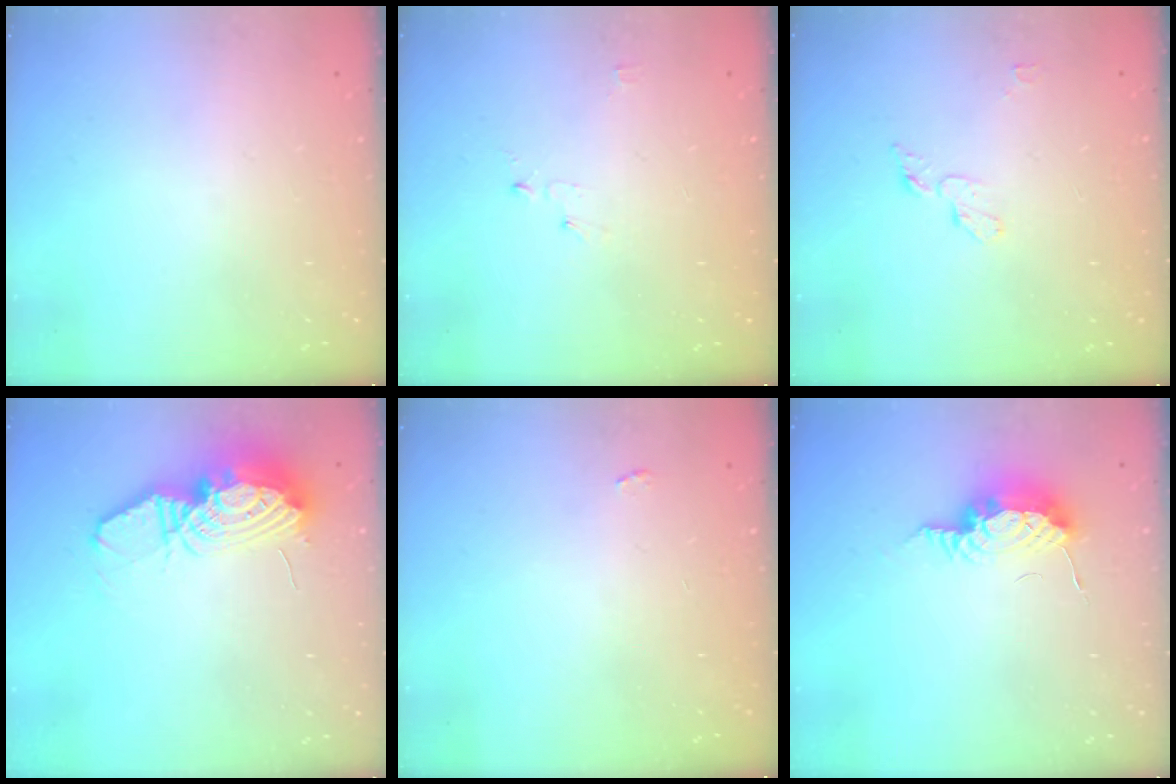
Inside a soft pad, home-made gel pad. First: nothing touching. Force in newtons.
{"total": 2.5, "press": 2.5, "slide": 0.3}
{"total": 4.3, "press": 4.3, "slide": 0.5}
{"total": 15.2, "press": 15.1, "slide": 1.5}
{"total": 2.2, "press": 2.1, "slide": 0.3}
{"total": 8.8, "press": 8.6, "slide": 2.0}